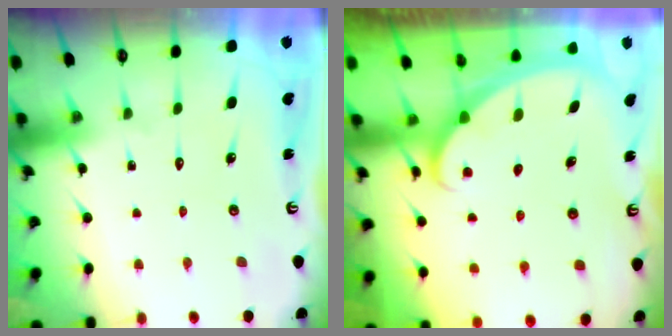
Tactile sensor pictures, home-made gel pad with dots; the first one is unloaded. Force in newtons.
{"total": 1.7, "press": 1.7, "slide": 0.1}